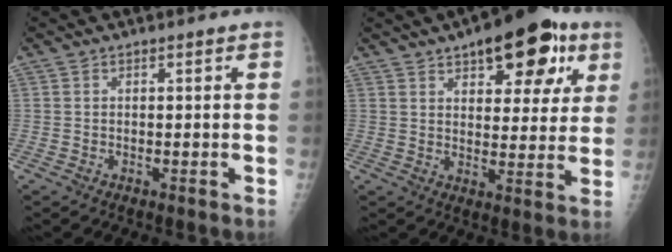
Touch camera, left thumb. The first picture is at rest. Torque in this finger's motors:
{"motor_torque": [-0.03, 0.36, -0.08, -0.25, 0.11]}